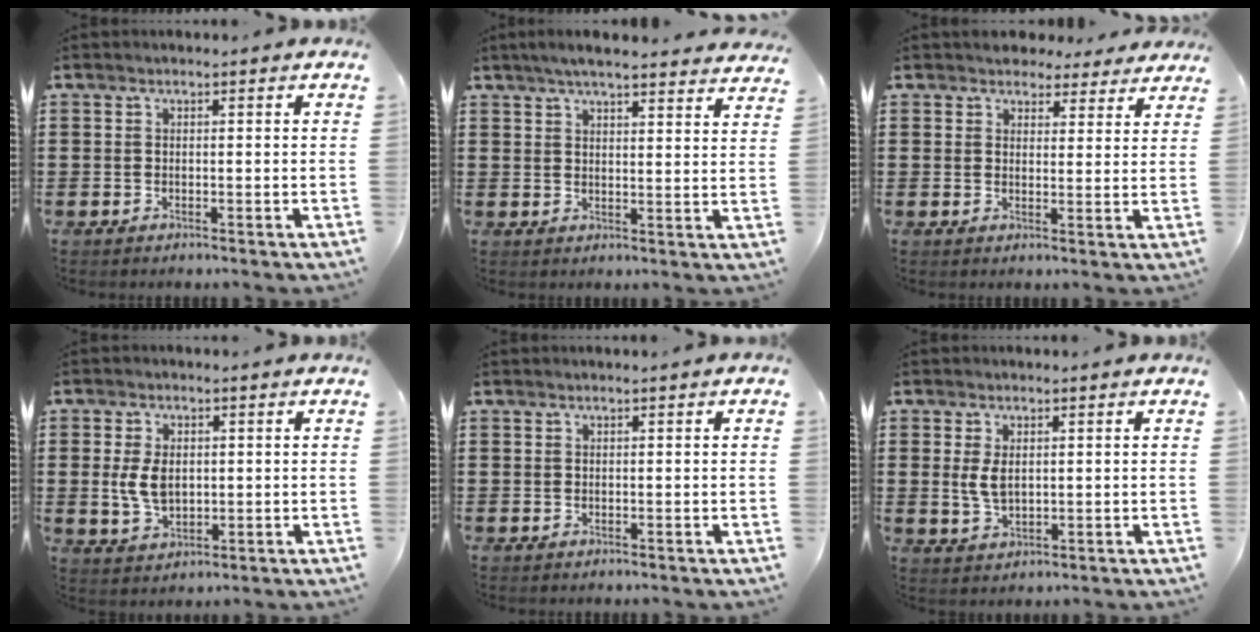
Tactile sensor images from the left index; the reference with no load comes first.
{"total": 4.7, "force": [4.4, 0.1, 1.9], "torque": [-0.048, -0.011, 0.079]}
{"total": 3.8, "force": [3.5, 1.4, 0.2], "torque": [-0.018, -0.004, 0.067]}
{"total": 5.5, "force": [0.5, 3.5, 4.2], "torque": [-0.100, 0.006, 0.005]}
{"total": 0.0}
{"total": 3.8, "force": [0.6, 2.2, 3.1], "torque": [-0.078, 0.002, 0.006]}